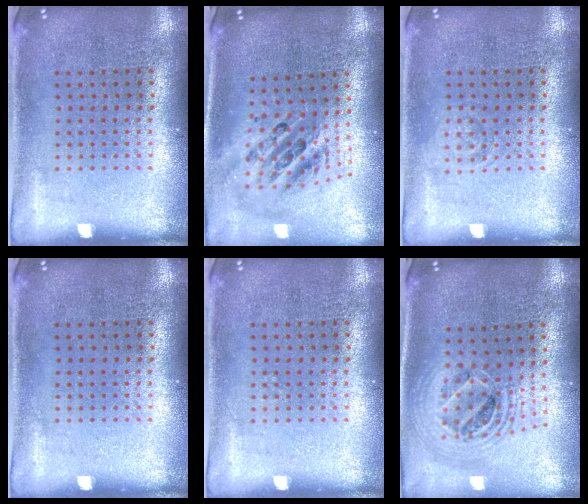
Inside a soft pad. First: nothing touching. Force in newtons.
{"total": 2.4, "press": 1.7, "slide": 1.6}
{"total": 1.0, "press": 1.0, "slide": 0.2}
{"total": 0.0}
{"total": 0.0}
{"total": 2.2, "press": 1.7, "slide": 1.4}